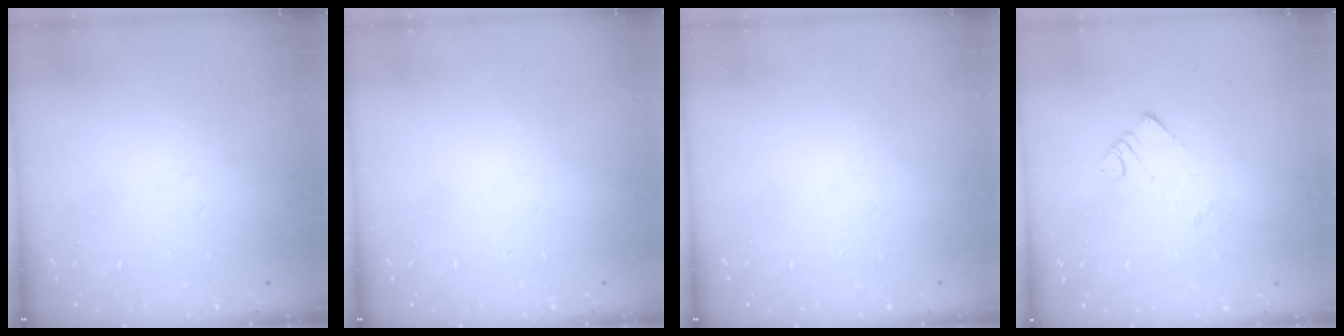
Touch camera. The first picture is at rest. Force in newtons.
{"total": 0.0}
{"total": 0.0}
{"total": 2.6, "press": 2.6, "slide": 0.1}